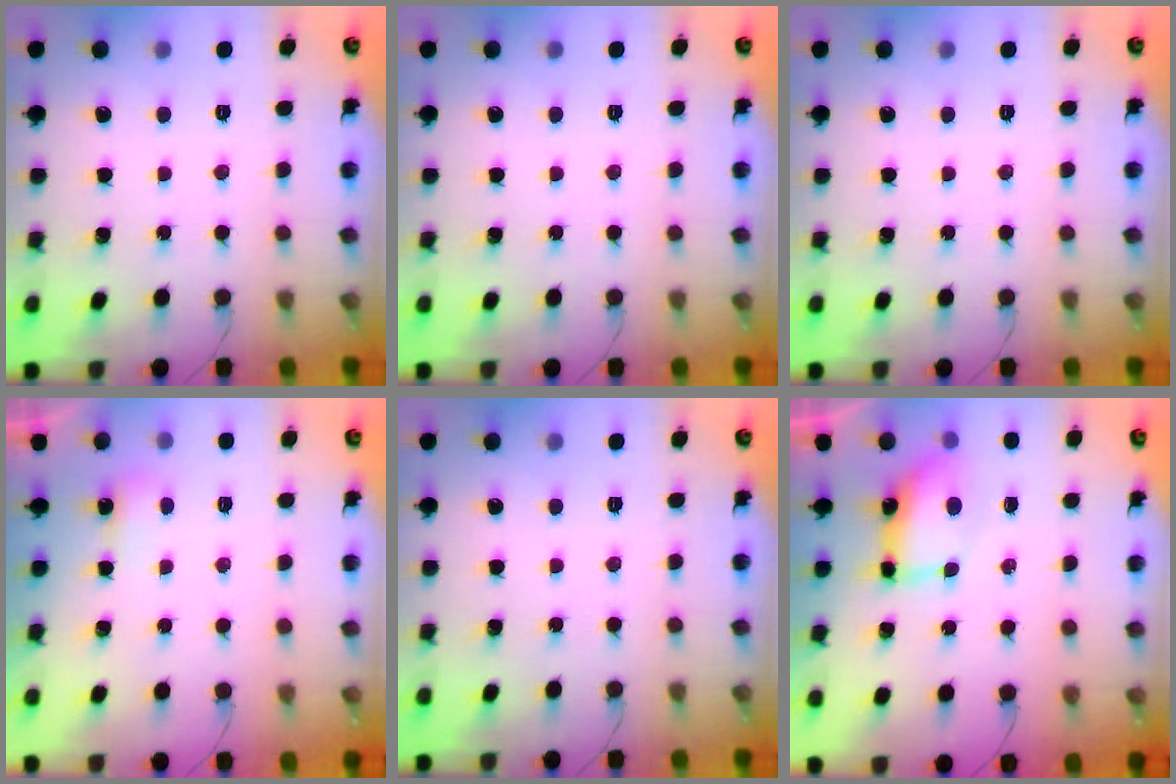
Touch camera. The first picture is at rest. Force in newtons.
{"total": 0.0}
{"total": 0.0}
{"total": 2.3, "press": 2.1, "slide": 0.8}
{"total": 0.0}
{"total": 7.1, "press": 7.1, "slide": 0.5}